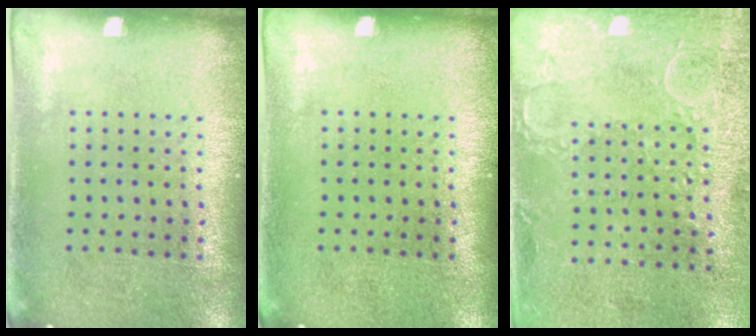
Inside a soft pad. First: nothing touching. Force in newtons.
{"total": 0.0}
{"total": 2.9, "press": 2.5, "slide": 1.5}